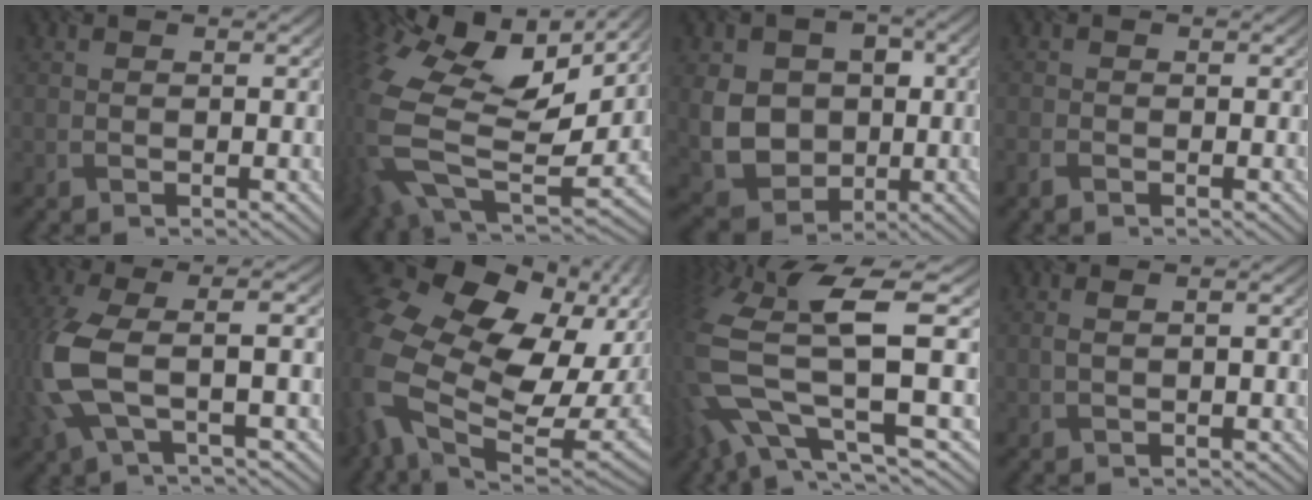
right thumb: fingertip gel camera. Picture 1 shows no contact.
{"total": 16.1, "force": [3.9, 10.2, 11.9], "torque": [-0.297, -0.014, 0.082]}
{"total": 8.2, "force": [0.4, 6.9, 4.4], "torque": [-0.106, -0.011, 0.007]}
{"total": 1.3, "force": [-1.0, 0.4, 0.6], "torque": [-0.019, -0.006, -0.026]}
{"total": 10.8, "force": [-0.8, 4.4, 9.9], "torque": [-0.233, 0.000, -0.026]}
{"total": 20.3, "force": [0.8, 13.7, 15.0], "torque": [-0.369, -0.043, 0.048]}
{"total": 16.1, "force": [0.6, 7.0, 14.5], "torque": [-0.355, -0.038, 0.056]}
{"total": 2.1, "force": [0.3, 0.7, 1.9], "torque": [-0.032, 0.006, 0.005]}